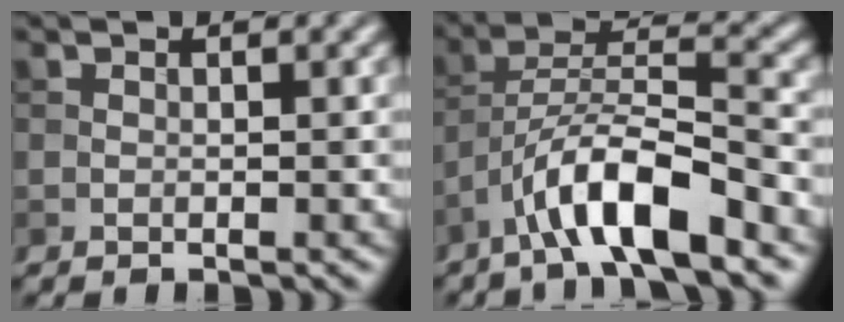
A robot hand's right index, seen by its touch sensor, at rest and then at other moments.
{"total": 8.1, "force": [-4.9, 1.9, 6.1], "torque": [-0.105, 0.016, -0.088]}